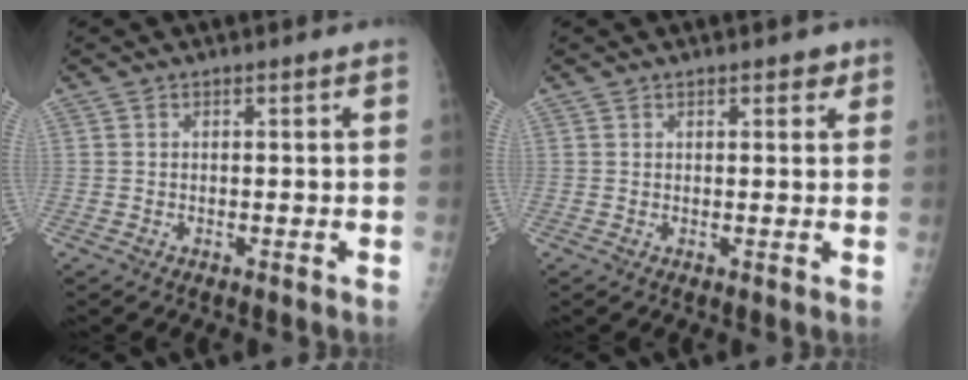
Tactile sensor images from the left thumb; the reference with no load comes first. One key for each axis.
{"total": 2.1, "fx": 1.2, "fy": 1.0, "fz": 1.3, "tx": -0.006, "ty": -0.002, "tz": 0.013}